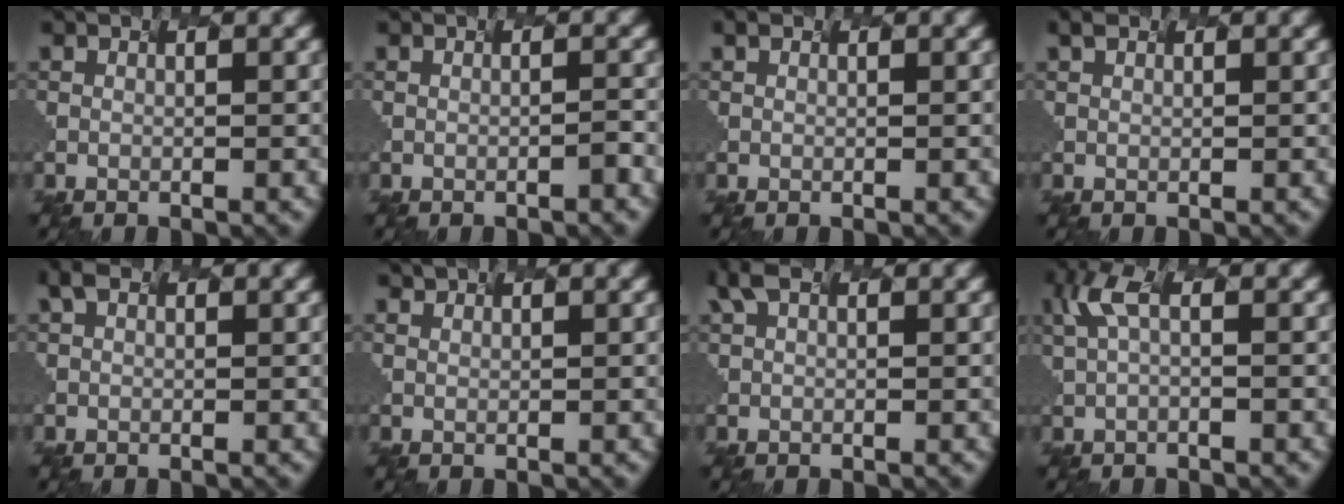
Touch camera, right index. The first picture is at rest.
{"total": 1.0, "force": [-0.5, 0.2, 0.8], "torque": [-0.007, 0.006, -0.003]}
{"total": 0.7, "force": [0.7, 0.3, 0.1], "torque": [-0.002, 0.009, 0.012]}
{"total": 1.0, "force": [1.0, 0.1, 0.2], "torque": [-0.003, 0.009, 0.019]}
{"total": 0.8, "force": [0.7, 0.1, 0.4], "torque": [-0.017, 0.007, 0.023]}
{"total": 1.3, "force": [1.3, 0.0, 0.1], "torque": [-0.004, 0.004, 0.027]}
{"total": 0.9, "force": [0.7, -0.1, 0.6], "torque": [-0.026, 0.005, 0.033]}
{"total": 1.8, "force": [-0.3, -0.1, 1.8], "torque": [-0.056, 0.007, 0.027]}